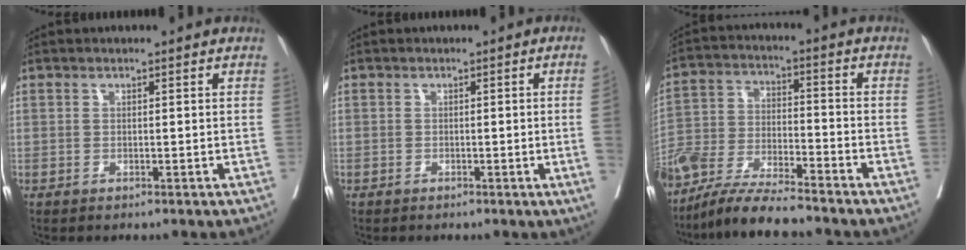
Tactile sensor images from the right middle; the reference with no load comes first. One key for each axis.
{"total": 2.4, "fx": -0.4, "fy": -0.8, "fz": 2.2, "tx": -0.025, "ty": -0.003, "tz": -0.005}
{"total": 12.7, "fx": -11.1, "fy": 1.3, "fz": 5.9, "tx": -0.116, "ty": -0.015, "tz": -0.207}